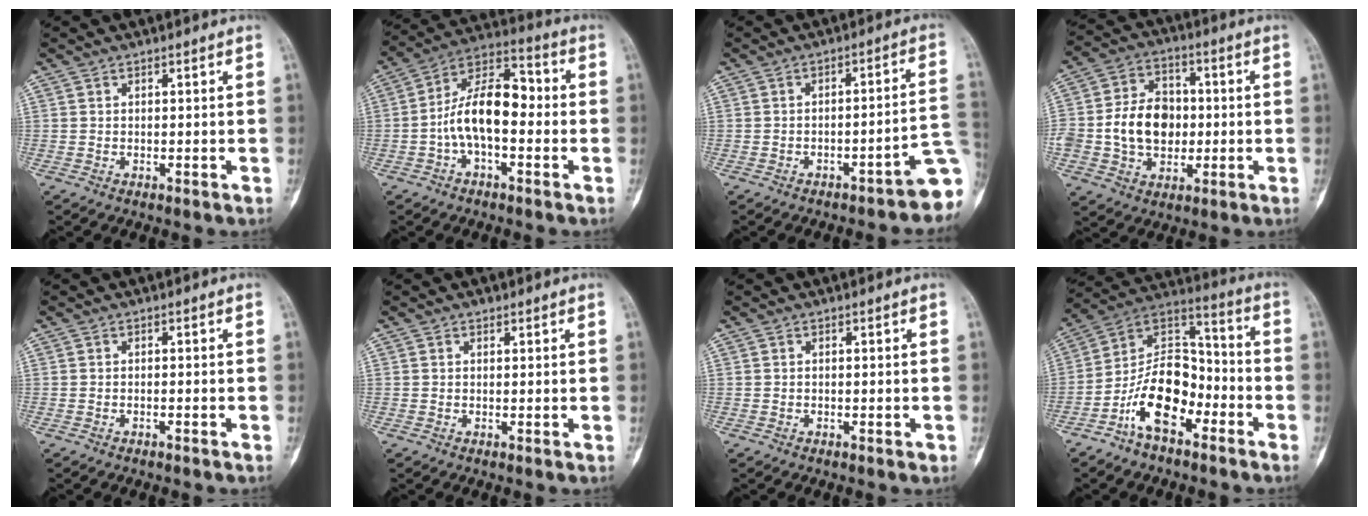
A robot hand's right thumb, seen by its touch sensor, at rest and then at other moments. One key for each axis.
{"total": 13.1, "fx": -1.7, "fy": 6.8, "fz": 11.1, "tx": -0.185, "ty": 0.047, "tz": -0.041}
{"total": 10.3, "fx": -4.8, "fy": 2.5, "fz": 8.8, "tx": -0.085, "ty": 0.046, "tz": -0.059}
{"total": 13.2, "fx": -0.9, "fy": 10.1, "fz": 8.5, "tx": -0.125, "ty": 0.023, "tz": -0.015}
{"total": 0.8, "fx": -0.7, "fy": 0.0, "fz": 0.5, "tx": -0.017, "ty": 0.010, "tz": -0.005}
{"total": 0.8, "fx": 0.5, "fy": 0.5, "fz": 0.3, "tx": -0.002, "ty": -0.002, "tz": 0.005}
{"total": 0.7, "fx": -0.4, "fy": 0.2, "fz": 0.5, "tx": -0.009, "ty": -0.001, "tz": -0.005}
{"total": 14.7, "fx": -7.0, "fy": 8.1, "fz": 10.0, "tx": -0.160, "ty": 0.075, "tz": -0.136}